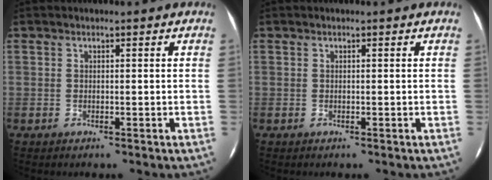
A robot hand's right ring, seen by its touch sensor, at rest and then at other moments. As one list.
[{"total": 0.0}]